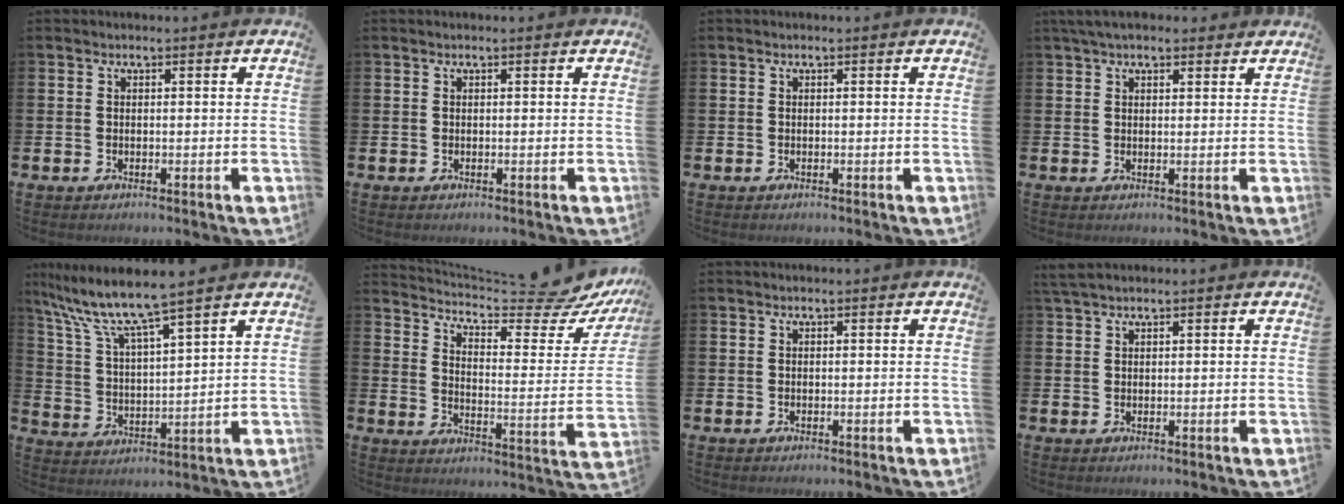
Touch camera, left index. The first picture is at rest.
{"total": 0.0}
{"total": 0.0}
{"total": 3.2, "force": [2.7, 1.2, 1.4], "torque": [-0.030, 0.000, 0.049]}
{"total": 8.2, "force": [7.2, 0.5, 4.0], "torque": [-0.107, -0.039, 0.121]}
{"total": 8.1, "force": [7.0, 1.6, 3.7], "torque": [-0.072, -0.062, 0.111]}
{"total": 0.0}
{"total": 1.8, "force": [1.5, 0.3, 0.8], "torque": [-0.015, 0.003, 0.028]}